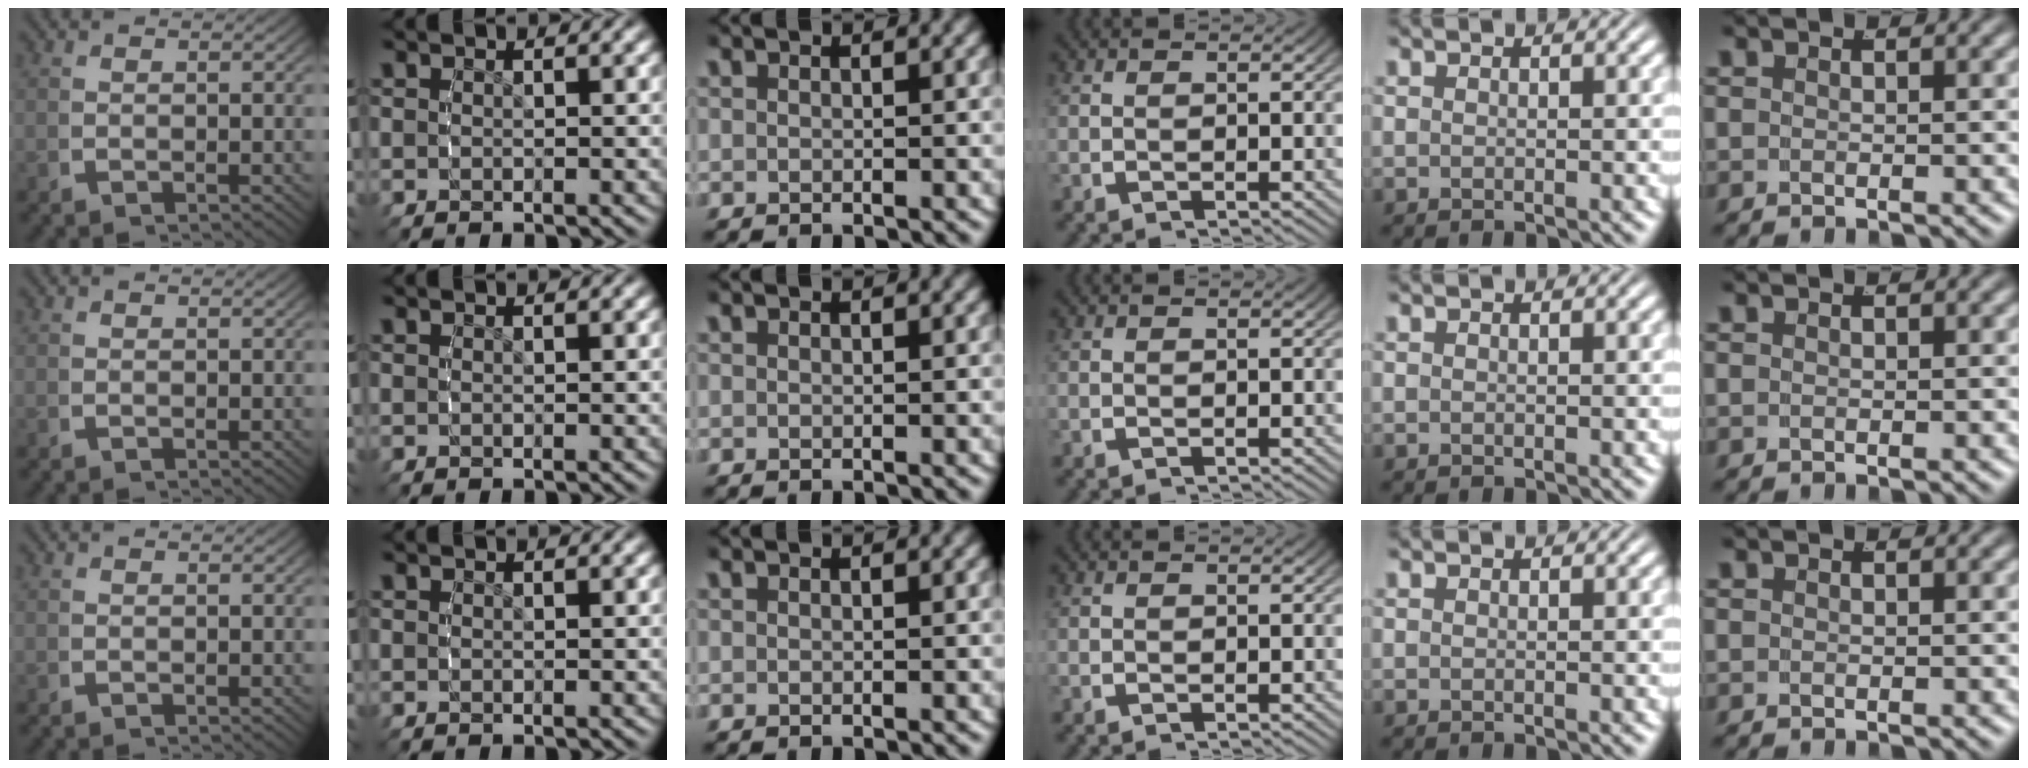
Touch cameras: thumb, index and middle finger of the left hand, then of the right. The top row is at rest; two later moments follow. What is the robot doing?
{"motion": "reach", "object": "bottle cap"}